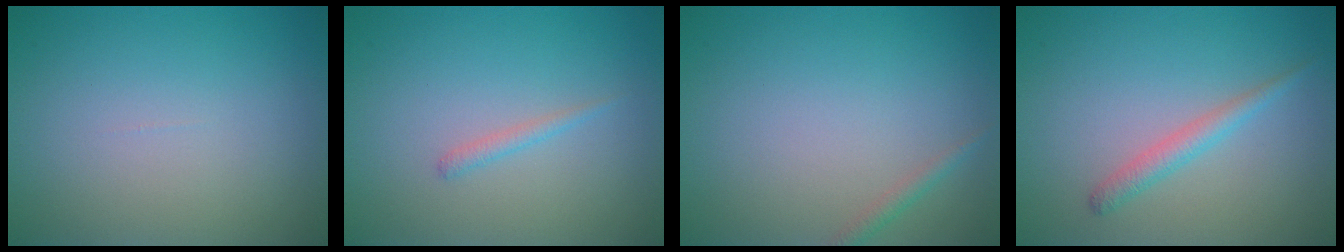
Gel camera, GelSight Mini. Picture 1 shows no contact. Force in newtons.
{"total": 0.8, "press": 0.8, "slide": 0.1}
{"total": 1.0, "press": 1.0, "slide": 0.0}
{"total": 1.7, "press": 1.7, "slide": 0.1}